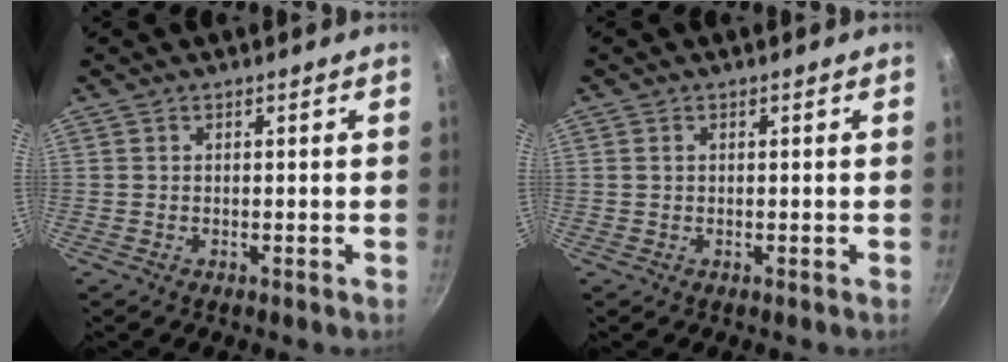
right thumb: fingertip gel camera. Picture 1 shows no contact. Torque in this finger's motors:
{"motor_torque": [0.23, -0.32, 0.36, 0.19, 0.00]}